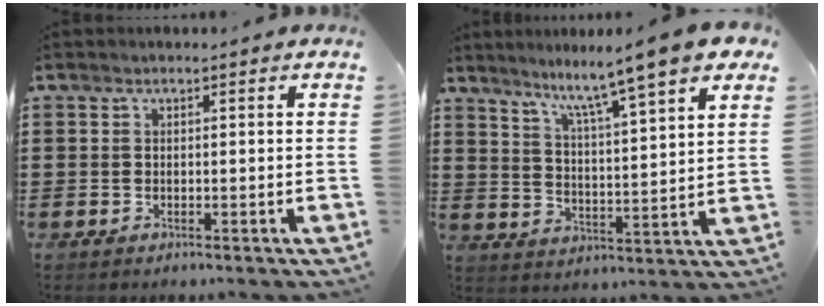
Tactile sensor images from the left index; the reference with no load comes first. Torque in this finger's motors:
{"motor_torque": [1.25, -0.89, 1.05, 0.21]}